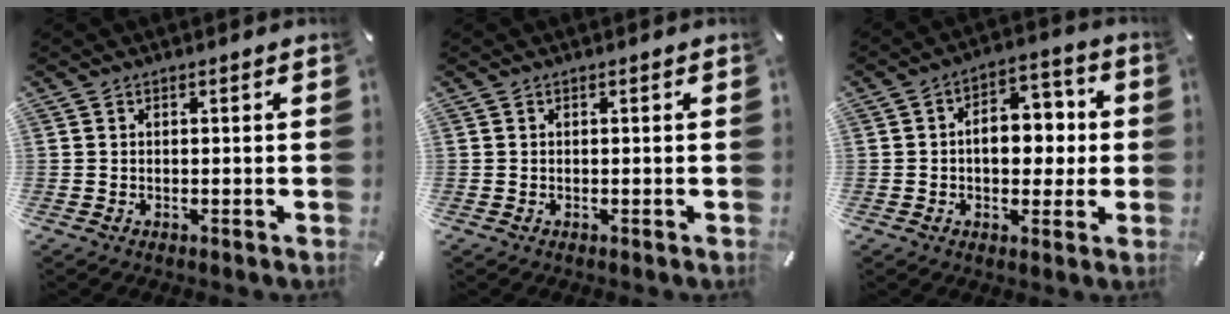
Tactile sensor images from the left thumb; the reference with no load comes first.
{"total": 0.0}
{"total": 10.6, "force": [0.1, 7.2, 7.7], "torque": [-0.091, 0.004, -0.003]}